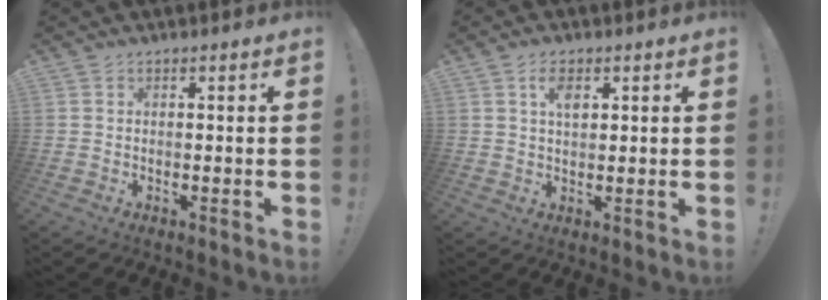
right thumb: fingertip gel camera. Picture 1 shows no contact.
{"total": 4.4, "force": [2.0, 2.2, 3.2], "torque": [-0.045, -0.005, 0.030]}